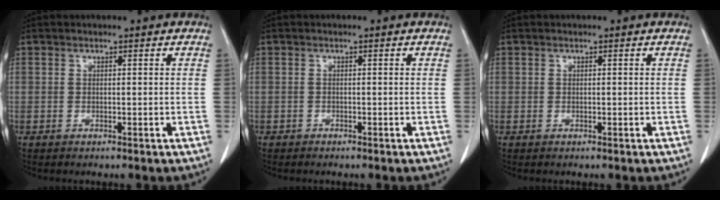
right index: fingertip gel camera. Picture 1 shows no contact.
{"total": 0.5, "force": [-0.4, 0.3, 0.0], "torque": [-0.008, 0.001, -0.011]}
{"total": 0.0}